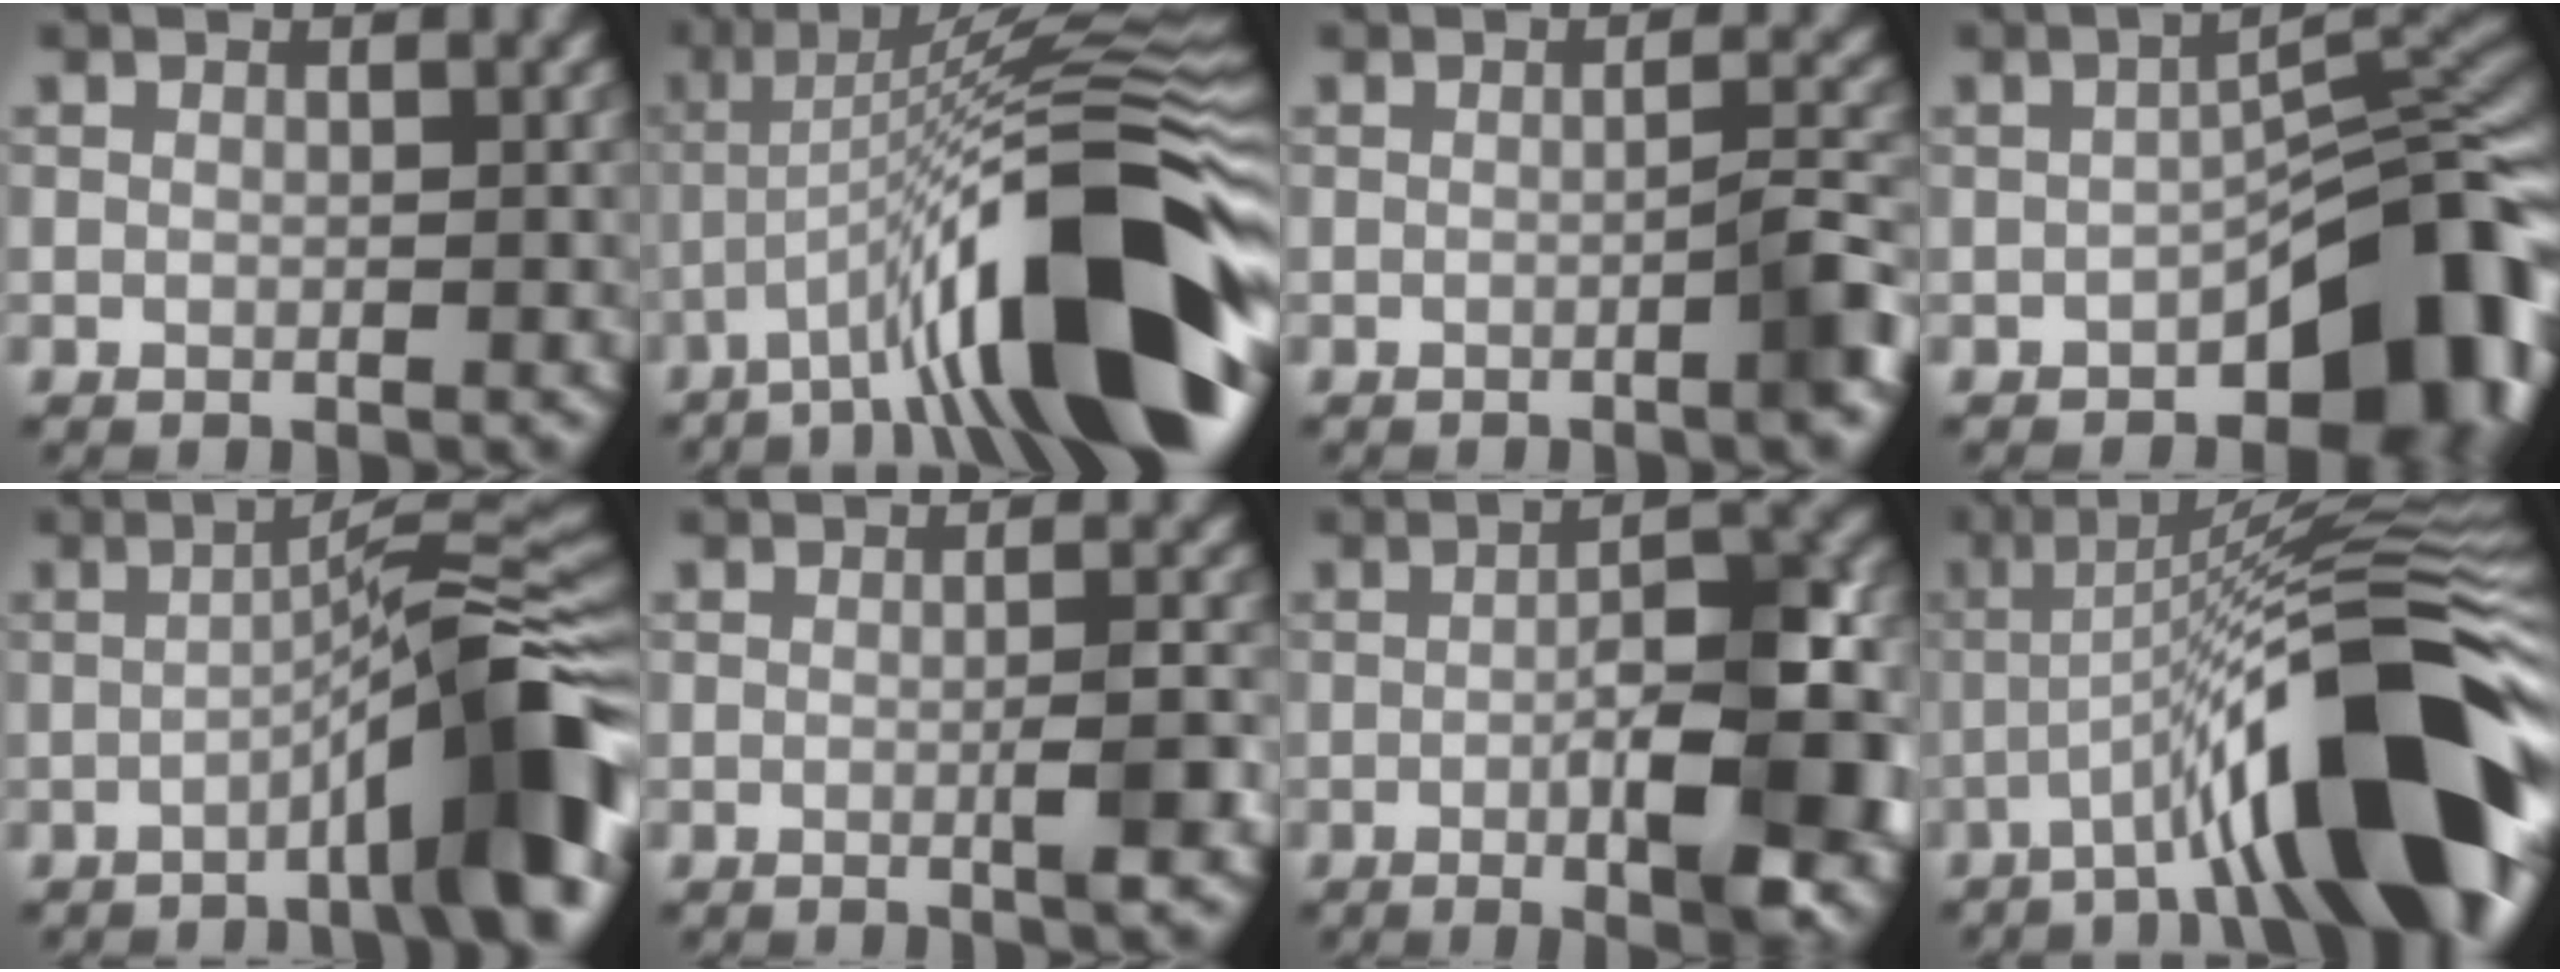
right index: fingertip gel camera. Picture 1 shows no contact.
{"total": 16.7, "force": [-6.5, 3.9, 14.9], "torque": [-0.224, 0.026, -0.108]}
{"total": 2.9, "force": [-1.2, 0.4, 2.6], "torque": [-0.033, 0.012, -0.025]}
{"total": 11.6, "force": [-4.9, 5.2, 9.1], "torque": [-0.092, 0.010, -0.080]}
{"total": 10.7, "force": [-4.5, 1.5, 9.6], "torque": [-0.117, 0.029, -0.076]}
{"total": 2.7, "force": [-0.6, 0.3, 2.6], "torque": [-0.038, 0.002, -0.011]}
{"total": 9.9, "force": [-2.4, 2.8, 9.2], "torque": [-0.125, 0.002, -0.035]}
{"total": 16.4, "force": [-6.2, 3.7, 14.7], "torque": [-0.206, 0.025, -0.101]}